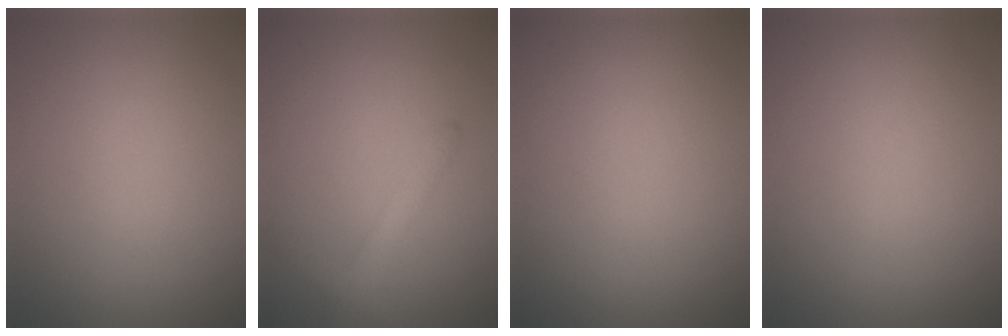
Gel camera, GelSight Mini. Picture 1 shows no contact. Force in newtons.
{"total": 2.3, "press": 2.3, "slide": 0.1}
{"total": 0.0}
{"total": 0.0}